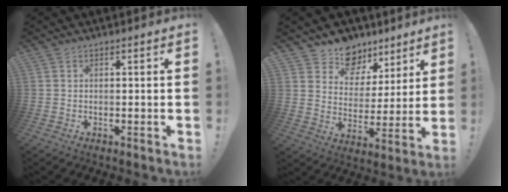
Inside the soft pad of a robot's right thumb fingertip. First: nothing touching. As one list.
[{"total": 11.2, "force": [8.3, 7.1, 2.2], "torque": [-0.039, -0.062, 0.158]}]